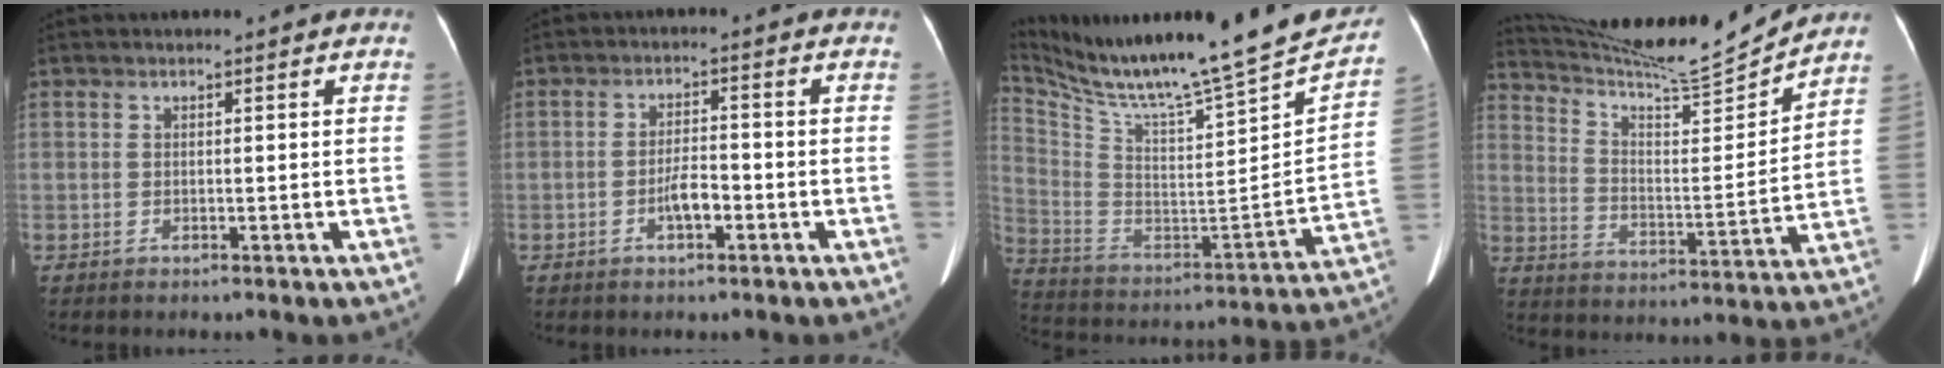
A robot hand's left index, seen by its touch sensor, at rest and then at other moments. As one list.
[{"total": 3.3, "force": [-1.6, 1.0, 2.8], "torque": [-0.051, 0.003, -0.029]}, {"total": 28.9, "force": [25.2, 1.8, 14.1], "torque": [-0.258, -0.081, 0.375]}, {"total": 16.0, "force": [15.5, -1.0, 3.9], "torque": [-0.081, -0.032, 0.248]}]